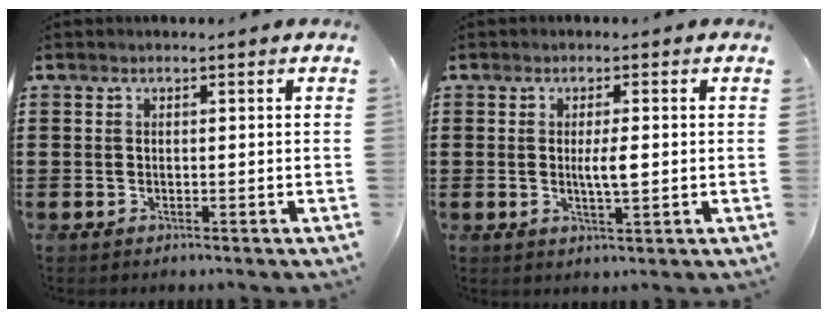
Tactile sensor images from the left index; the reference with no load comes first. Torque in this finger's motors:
{"motor_torque": [1.01, 0.13, 0.12, 0.05]}